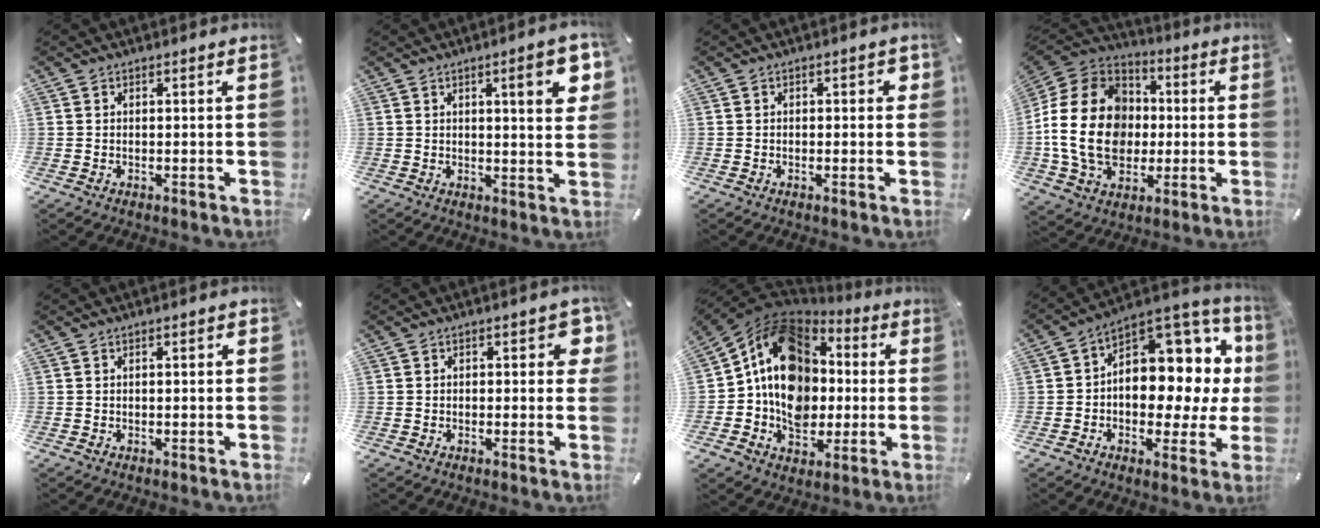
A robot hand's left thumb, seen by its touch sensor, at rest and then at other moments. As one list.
[{"total": 9.7, "force": [3.4, 2.2, 8.8], "torque": [-0.119, -0.010, 0.048]}, {"total": 1.6, "force": [-0.2, 1.1, 1.2], "torque": [-0.014, 0.004, -0.008]}, {"total": 21.7, "force": [-2.0, 17.2, 13.1], "torque": [-0.278, 0.023, -0.036]}, {"total": 1.0, "force": [-0.1, 0.4, 0.9], "torque": [-0.016, 0.001, -0.003]}, {"total": 4.4, "force": [0.7, 2.2, 3.7], "torque": [-0.041, 0.000, 0.004]}, {"total": 16.4, "force": [0.0, 13.8, 8.8], "torque": [-0.149, 0.003, 0.007]}, {"total": 11.7, "force": [3.0, 8.6, 7.3], "torque": [-0.079, -0.058, 0.053]}]